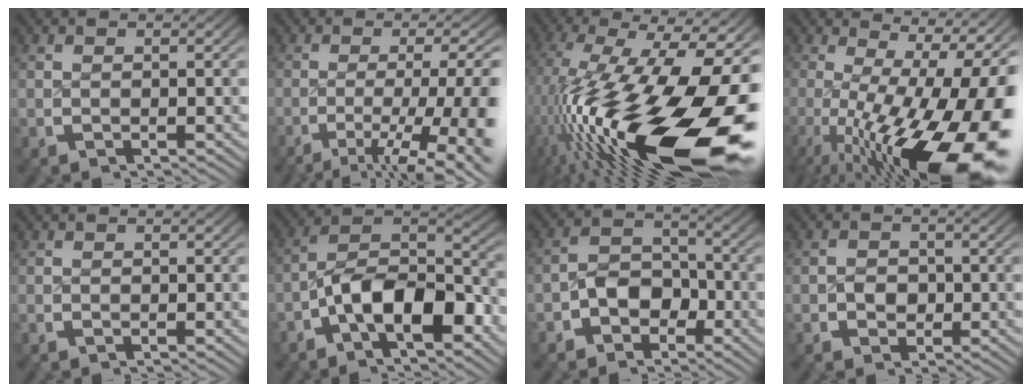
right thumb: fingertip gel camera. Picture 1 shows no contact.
{"total": 9.5, "force": [-3.9, 4.1, 7.6], "torque": [-0.128, -0.026, -0.045]}
{"total": 22.7, "force": [-3.1, 10.5, 19.9], "torque": [-0.339, -0.042, -0.014]}
{"total": 18.2, "force": [-2.9, 9.3, 15.3], "torque": [-0.246, -0.058, -0.008]}
{"total": 0.0}
{"total": 9.9, "force": [-3.2, 5.8, 7.3], "torque": [-0.131, -0.024, -0.049]}
{"total": 4.8, "force": [-2.4, 3.5, 2.2], "torque": [-0.036, -0.013, -0.037]}
{"total": 2.0, "force": [-0.3, 1.7, 1.1], "torque": [-0.021, -0.007, -0.003]}